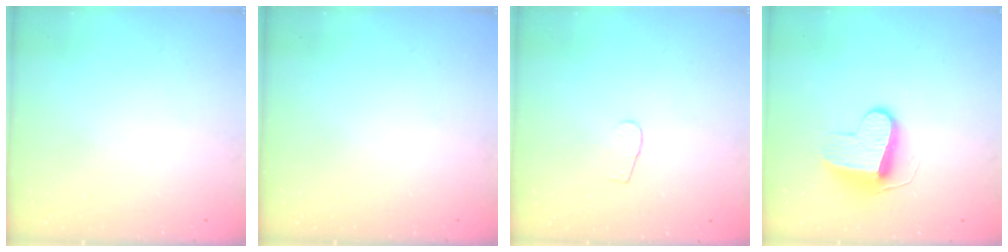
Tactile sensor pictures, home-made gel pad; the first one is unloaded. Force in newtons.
{"total": 0.0}
{"total": 2.6, "press": 2.5, "slide": 0.3}
{"total": 9.6, "press": 9.6, "slide": 0.2}